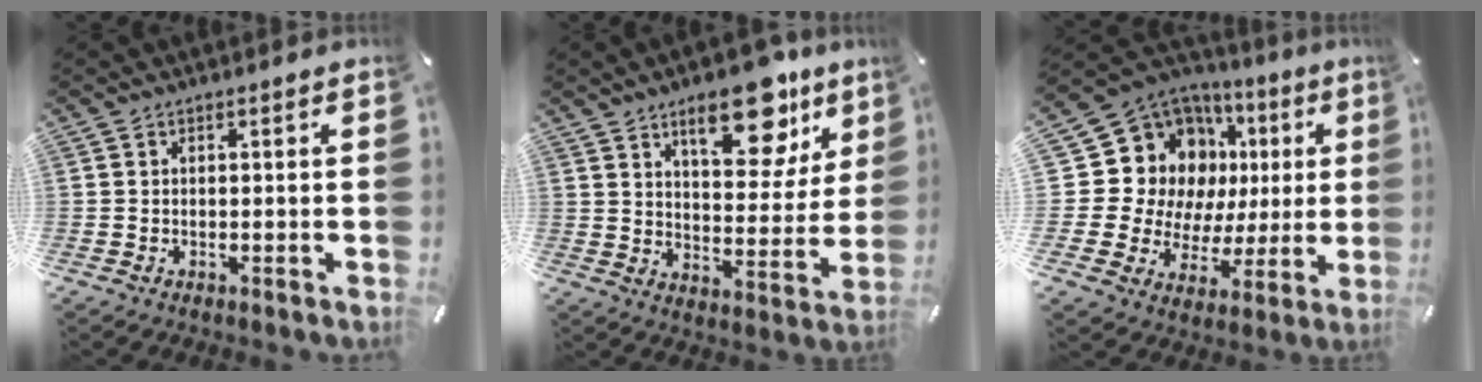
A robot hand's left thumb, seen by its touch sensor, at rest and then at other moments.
{"total": 17.4, "force": [11.1, 7.9, 10.8], "torque": [-0.135, -0.063, 0.182]}
{"total": 18.0, "force": [5.8, 15.1, 7.9], "torque": [-0.131, -0.054, 0.135]}